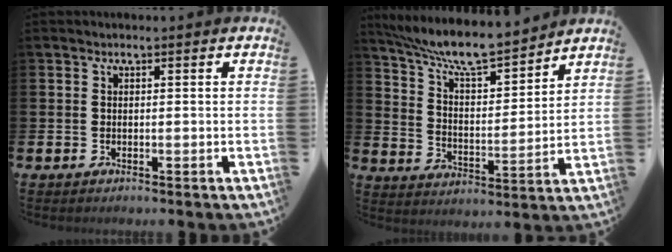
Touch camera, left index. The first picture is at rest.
{"total": 9.4, "force": [8.8, 1.0, 3.3], "torque": [-0.096, -0.063, 0.153]}